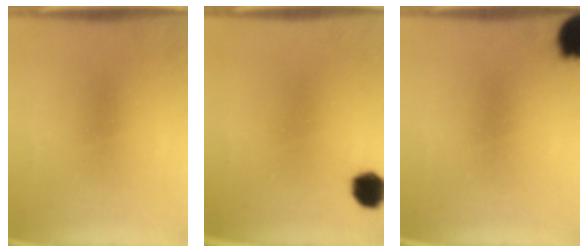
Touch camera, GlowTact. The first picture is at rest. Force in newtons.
{"total": 5.0}
{"total": 9.7}